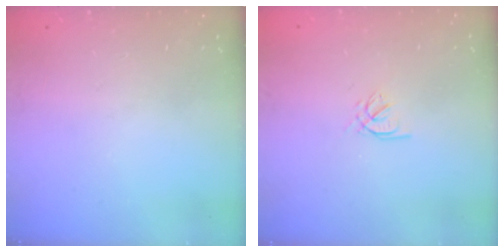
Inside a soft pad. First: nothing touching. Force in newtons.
{"total": 2.1, "press": 2.0, "slide": 0.5}